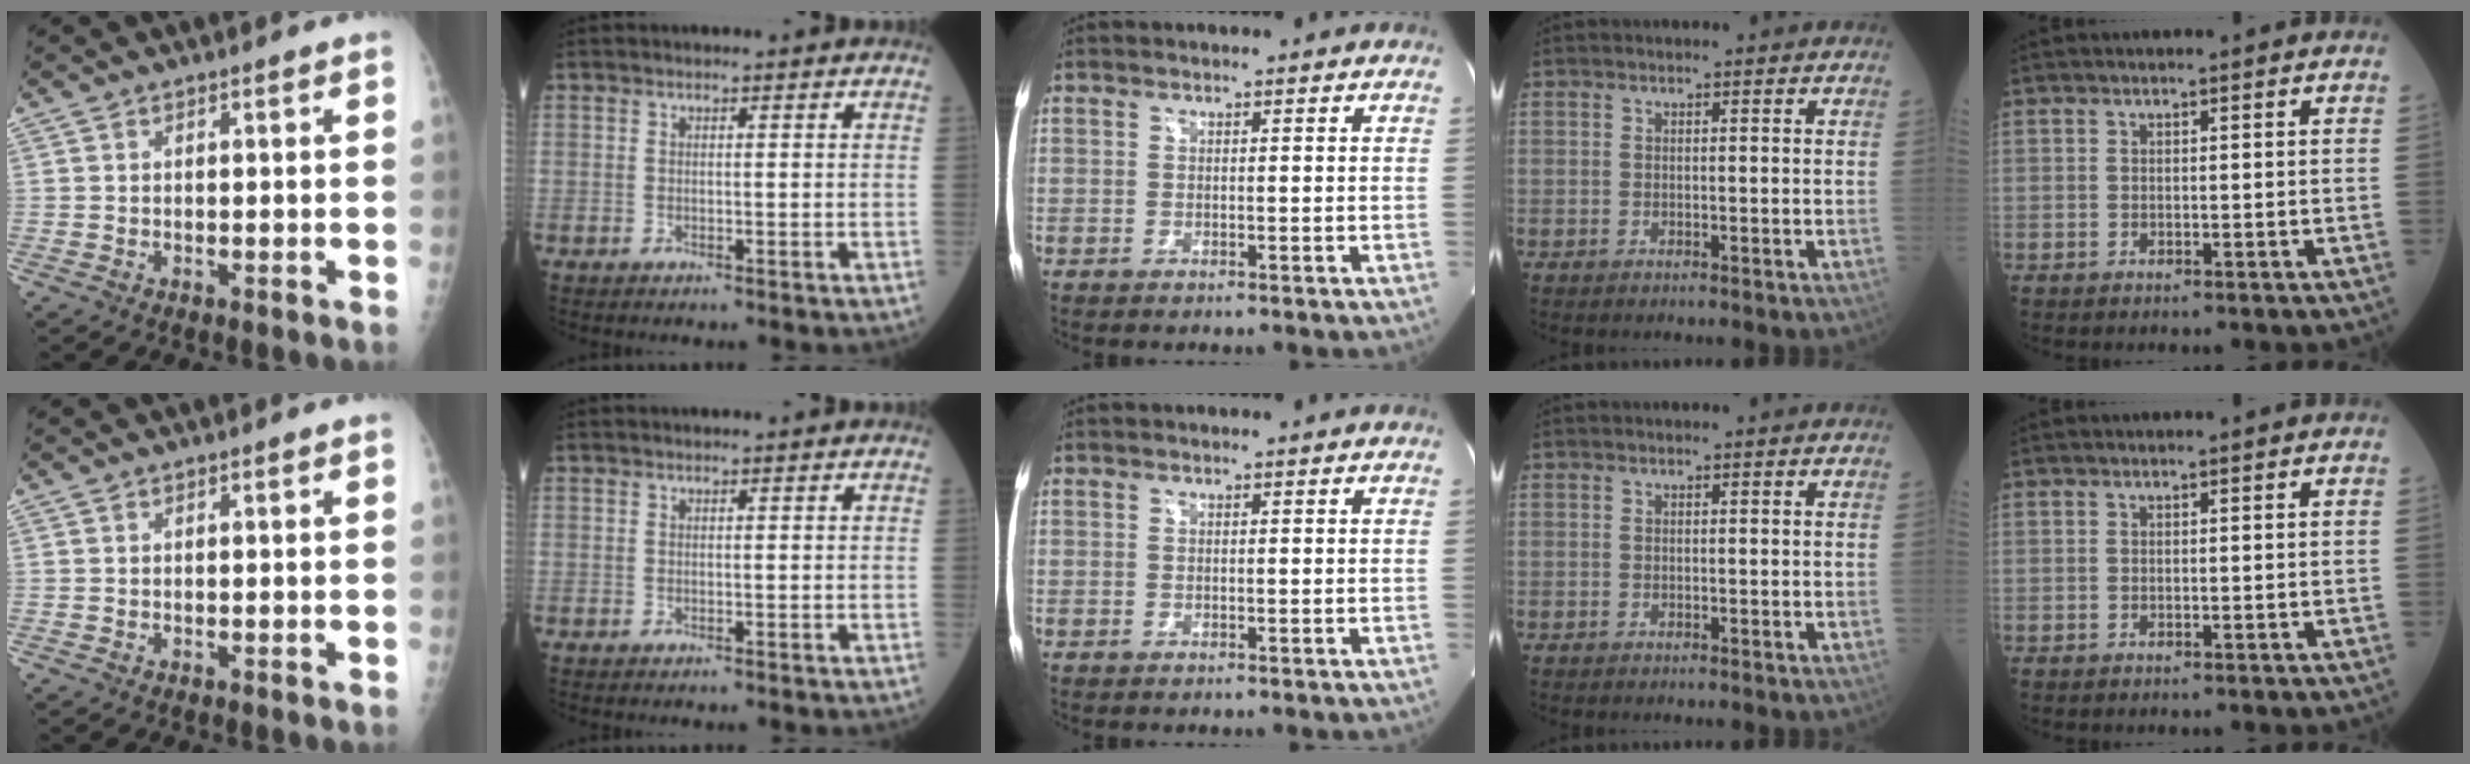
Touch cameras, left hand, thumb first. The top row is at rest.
{}